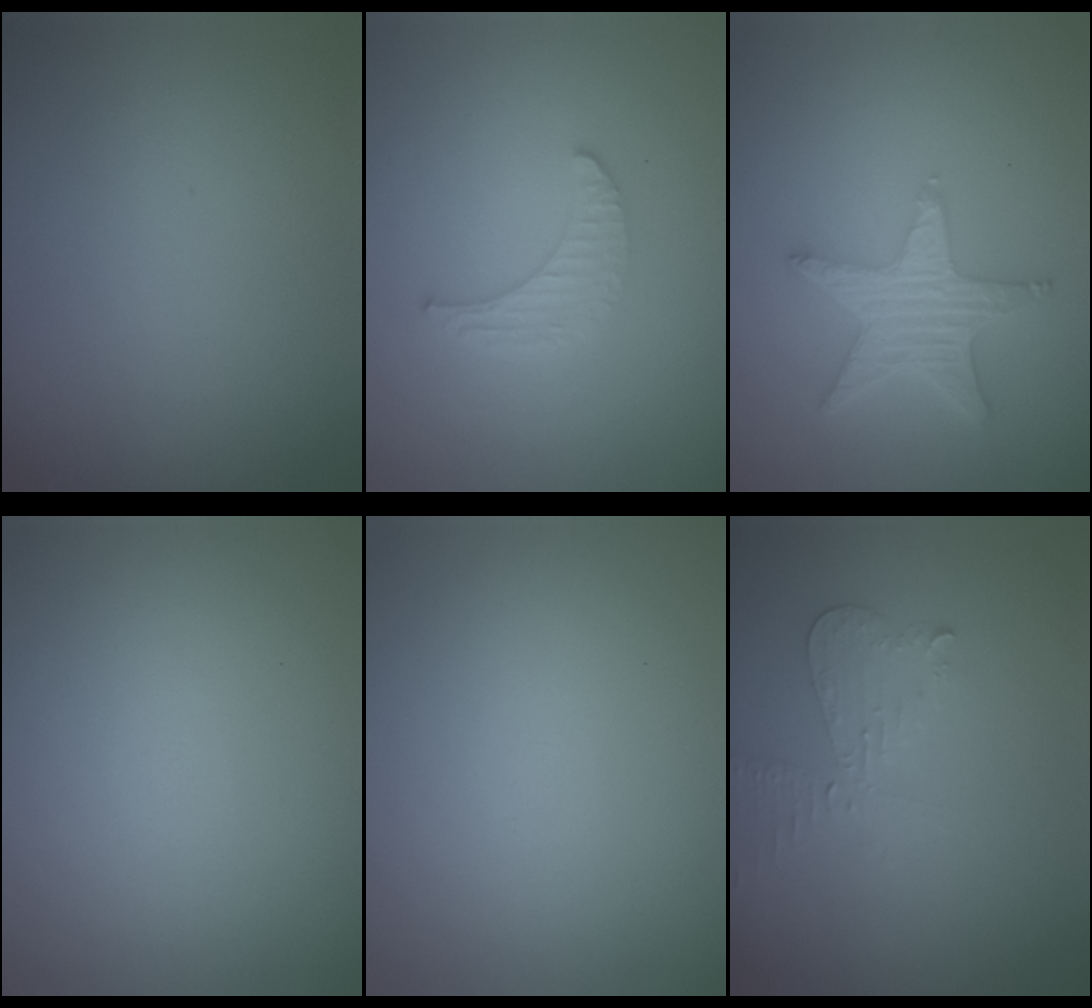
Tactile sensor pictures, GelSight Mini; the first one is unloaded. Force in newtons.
{"total": 2.0, "press": 1.9, "slide": 0.5}
{"total": 5.0, "press": 4.0, "slide": 3.0}
{"total": 0.0}
{"total": 0.0}
{"total": 2.4, "press": 2.3, "slide": 0.5}